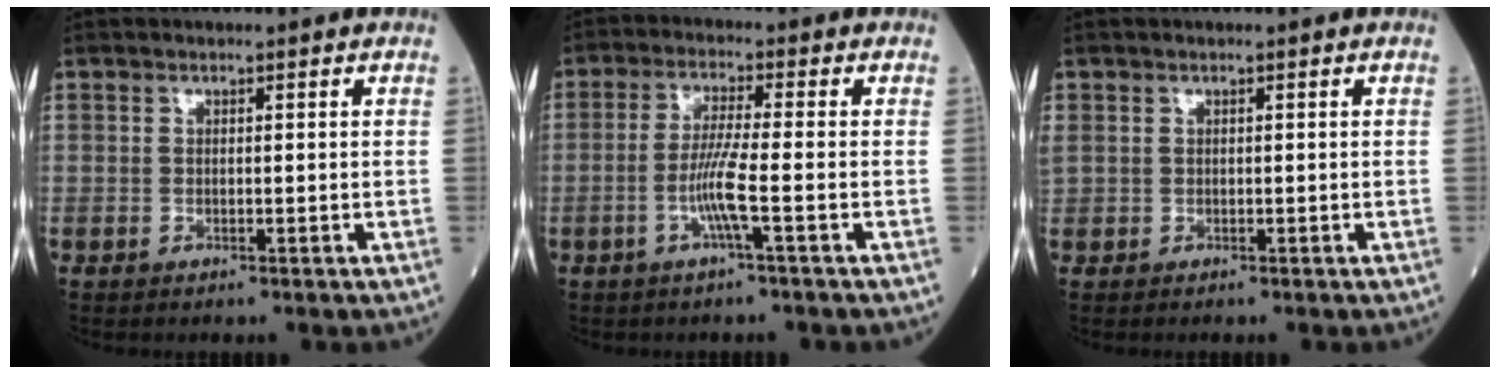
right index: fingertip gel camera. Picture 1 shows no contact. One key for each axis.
{"total": 5.5, "fx": -1.8, "fy": -0.6, "fz": 5.1, "tx": -0.106, "ty": -0.005, "tz": -0.038}
{"total": 1.4, "fx": 0.2, "fy": 1.2, "fz": 0.6, "tx": -0.031, "ty": 0.018, "tz": 0.006}